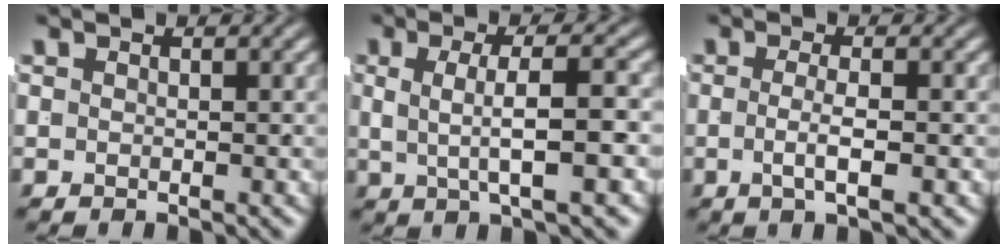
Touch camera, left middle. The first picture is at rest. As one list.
[{"total": 4.1, "force": [0.4, 0.5, 4.0], "torque": [-0.058, 0.001, 0.013]}, {"total": 2.4, "force": [-0.9, -0.4, 2.1], "torque": [-0.036, -0.009, -0.012]}]